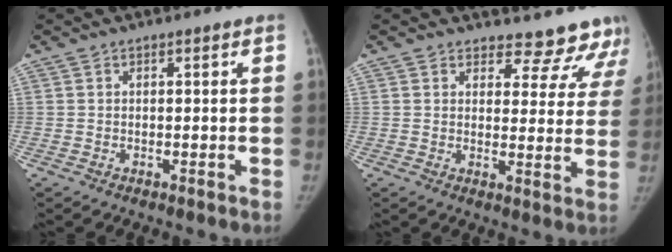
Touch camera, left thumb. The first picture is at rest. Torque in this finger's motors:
{"motor_torque": [0.11, 0.11, 0.01, 0.00, 0.00]}